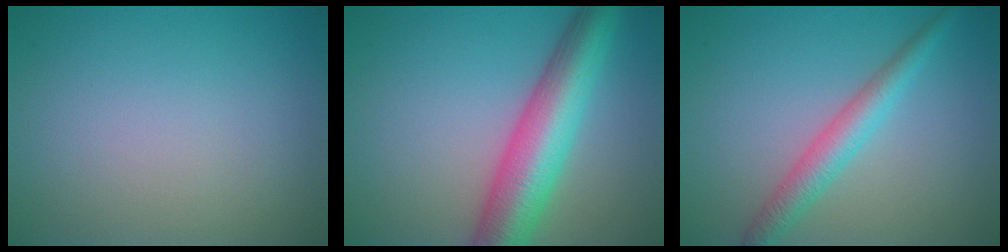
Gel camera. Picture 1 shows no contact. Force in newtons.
{"total": 8.2, "press": 8.2, "slide": 0.3}
{"total": 3.1, "press": 3.1, "slide": 0.1}